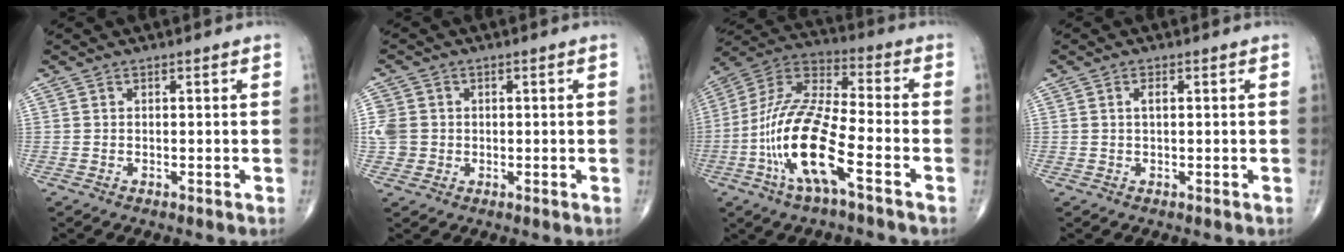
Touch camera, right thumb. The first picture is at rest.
{"total": 6.2, "force": [0.2, 5.8, 2.4], "torque": [-0.048, 0.013, 0.010]}
{"total": 17.8, "force": [-6.5, 4.9, 15.8], "torque": [-0.330, 0.034, -0.127]}
{"total": 2.9, "force": [0.5, 1.3, 2.6], "torque": [-0.048, 0.004, 0.007]}